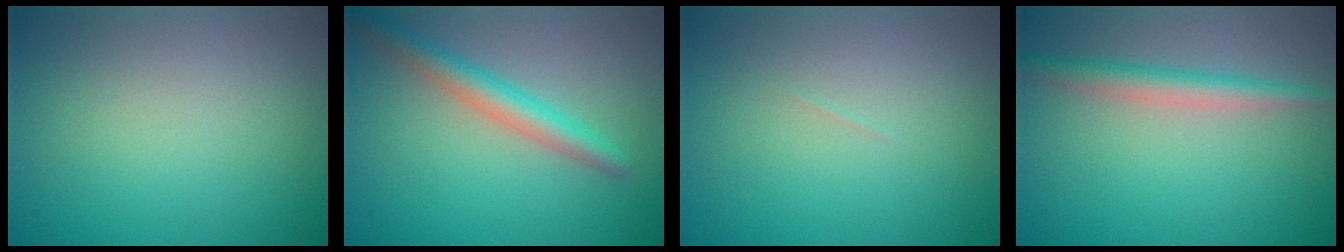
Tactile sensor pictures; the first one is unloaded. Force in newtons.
{"total": 3.3, "press": 3.3, "slide": 0.1}
{"total": 0.0}
{"total": 2.7, "press": 2.7, "slide": 0.1}